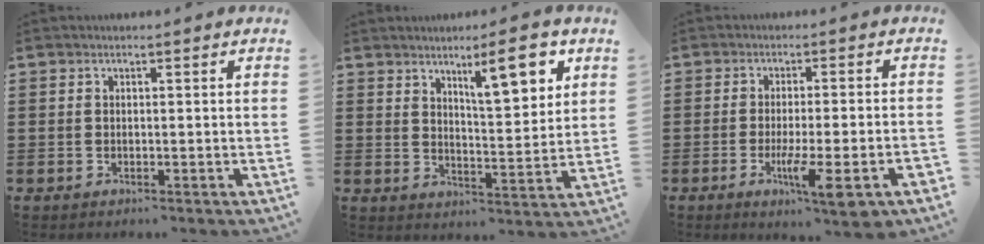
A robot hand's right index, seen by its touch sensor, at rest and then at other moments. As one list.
[{"total": 9.0, "force": [5.4, 2.4, 6.8], "torque": [-0.097, -0.018, 0.083]}, {"total": 8.5, "force": [-3.7, 0.4, 7.7], "torque": [-0.133, -0.017, -0.062]}]